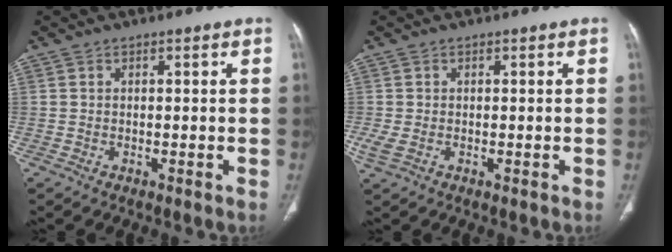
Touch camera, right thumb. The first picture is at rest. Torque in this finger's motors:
{"motor_torque": [1.57, 1.90, 0.29, -0.61, 0.13]}